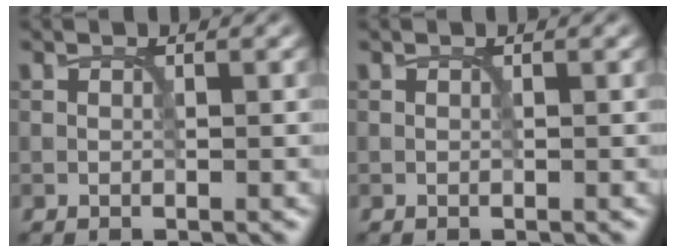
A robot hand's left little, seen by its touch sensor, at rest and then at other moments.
{"total": 0.0}